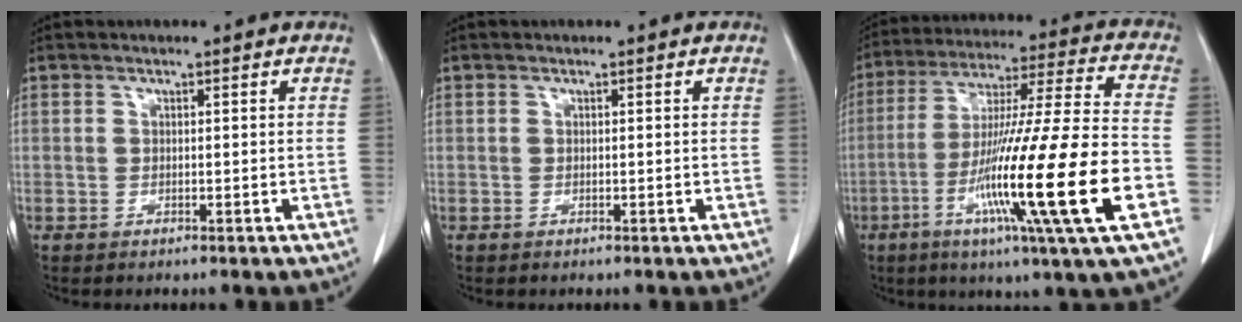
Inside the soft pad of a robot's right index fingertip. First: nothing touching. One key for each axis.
{"total": 0.0}
{"total": 24.5, "fx": -7.9, "fy": -0.5, "fz": 23.2, "tx": -0.403, "ty": -0.037, "tz": -0.146}